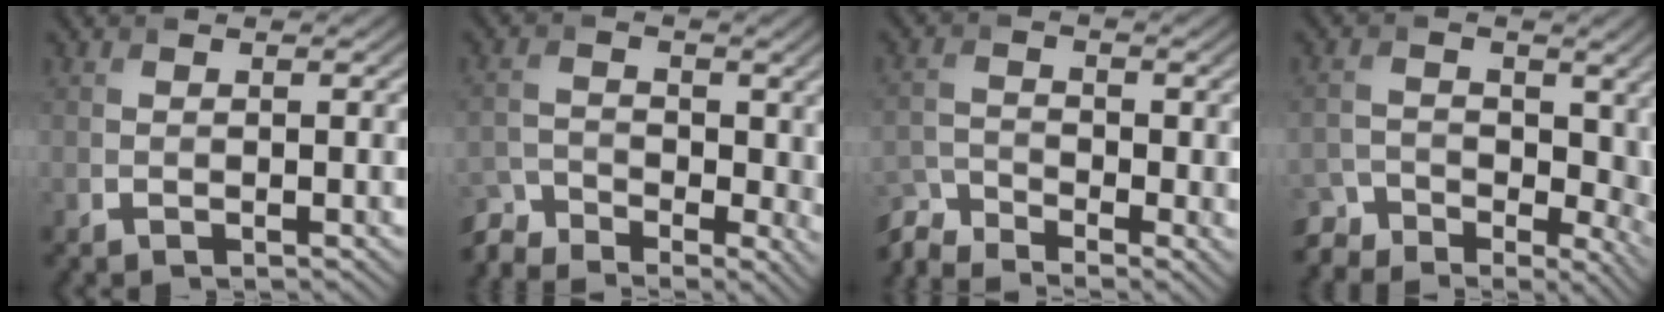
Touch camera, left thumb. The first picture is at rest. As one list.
[{"total": 6.4, "force": [-4.2, 3.2, 3.5], "torque": [-0.074, -0.022, -0.089]}, {"total": 5.9, "force": [-4.8, 2.1, 2.8], "torque": [-0.066, -0.017, -0.103]}, {"total": 8.8, "force": [-4.7, 5.9, 4.6], "torque": [-0.066, -0.024, -0.077]}]